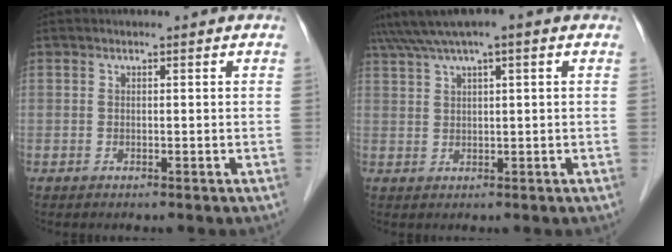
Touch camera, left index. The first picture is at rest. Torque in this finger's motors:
{"motor_torque": [-0.69, -1.14, -0.16, 0.21]}